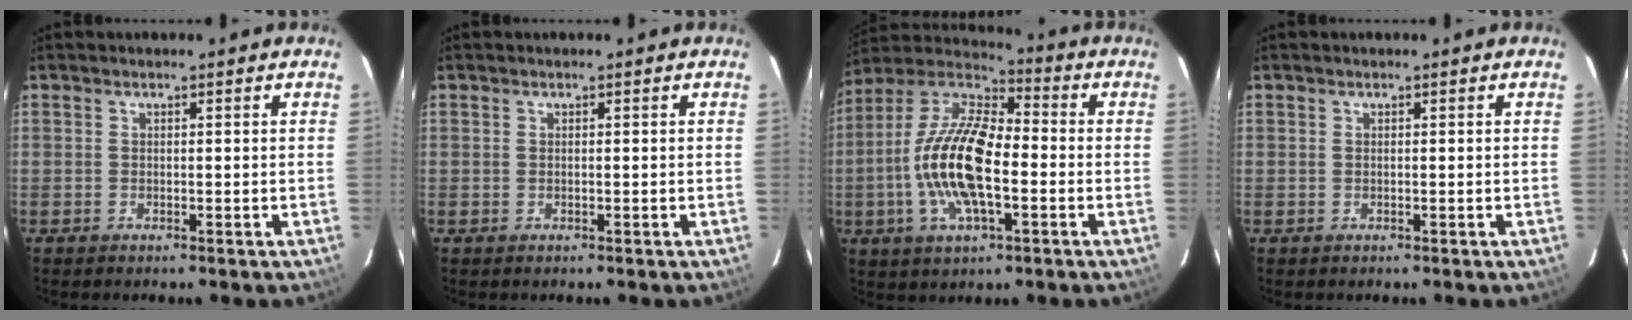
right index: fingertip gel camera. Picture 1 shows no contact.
{"total": 0.0}
{"total": 17.5, "force": [-3.3, 7.1, 15.7], "torque": [-0.316, 0.003, -0.073]}
{"total": 0.0}